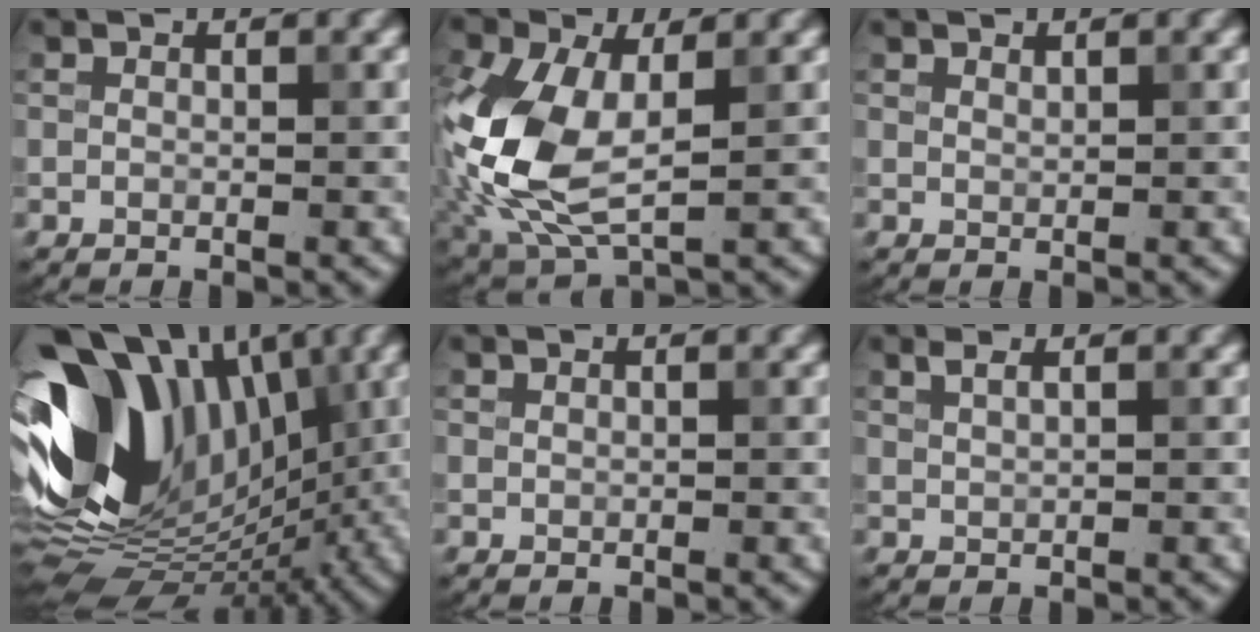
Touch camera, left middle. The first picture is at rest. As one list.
[{"total": 9.6, "force": [-0.4, 5.7, 7.7], "torque": [-0.196, -0.011, -0.002]}, {"total": 0.6, "force": [0.6, 0.2, 0.0], "torque": [0.001, -0.002, 0.013]}, {"total": 15.2, "force": [1.8, 10.9, 10.5], "torque": [-0.198, 0.023, 0.019]}, {"total": 0.0}, {"total": 1.3, "force": [0.9, 0.4, 0.7], "torque": [-0.010, -0.003, 0.015]}]